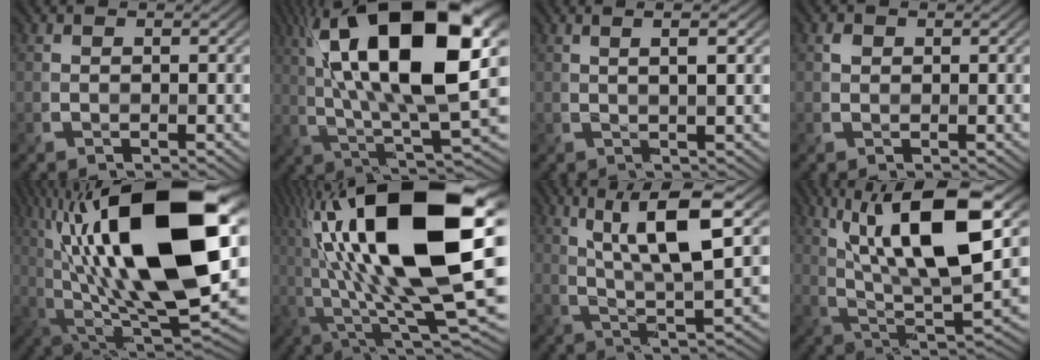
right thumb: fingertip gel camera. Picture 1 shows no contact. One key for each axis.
{"total": 21.1, "fx": 6.8, "fy": 7.7, "fz": 18.4, "tx": -0.334, "ty": 0.050, "tz": 0.108}
{"total": 2.8, "fx": 0.9, "fy": 0.1, "fz": 2.6, "tx": -0.029, "ty": 0.001, "tz": 0.009}
{"total": 0.8, "fx": 0.1, "fy": 0.7, "fz": 0.3, "tx": -0.005, "ty": 0.001, "tz": 0.000}
{"total": 23.0, "fx": 6.7, "fy": 8.7, "fz": 20.2, "tx": -0.402, "ty": 0.039, "tz": 0.114}
{"total": 21.8, "fx": 5.5, "fy": 7.0, "fz": 20.0, "tx": -0.396, "ty": 0.034, "tz": 0.092}
{"total": 11.4, "fx": 4.4, "fy": 2.5, "fz": 10.3, "tx": -0.182, "ty": 0.011, "tz": 0.075}
{"total": 16.1, "fx": 6.1, "fy": 5.1, "fz": 14.0, "tx": -0.269, "ty": 0.019, "tz": 0.108}